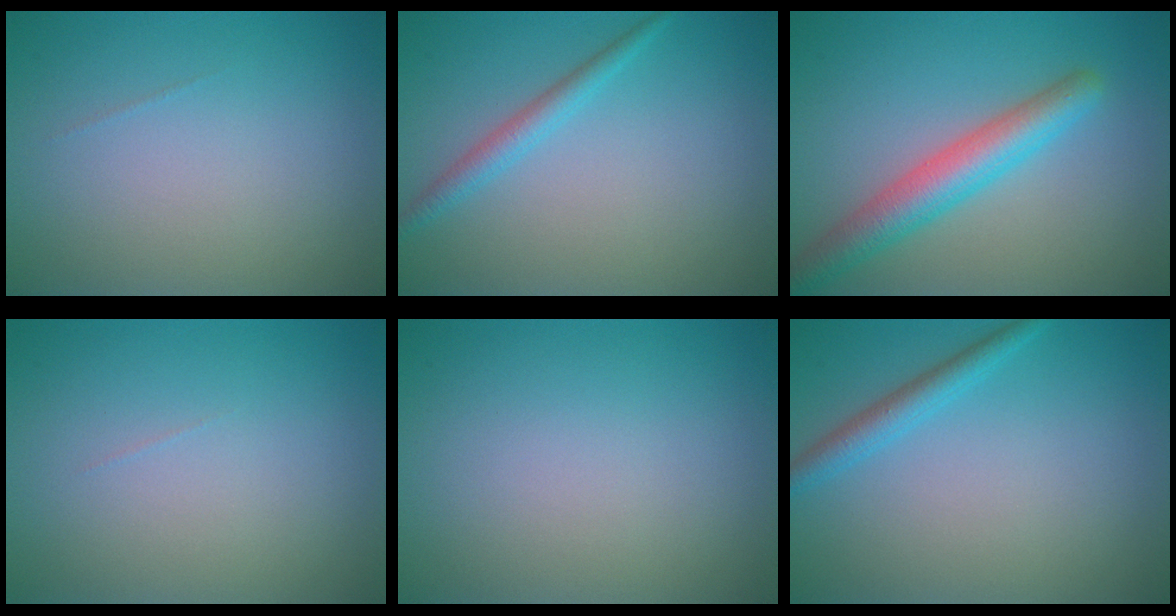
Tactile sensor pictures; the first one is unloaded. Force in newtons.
{"total": 1.9, "press": 1.9, "slide": 0.1}
{"total": 4.9, "press": 4.9, "slide": 0.2}
{"total": 0.0}
{"total": 0.0}
{"total": 2.2, "press": 2.2, "slide": 0.1}